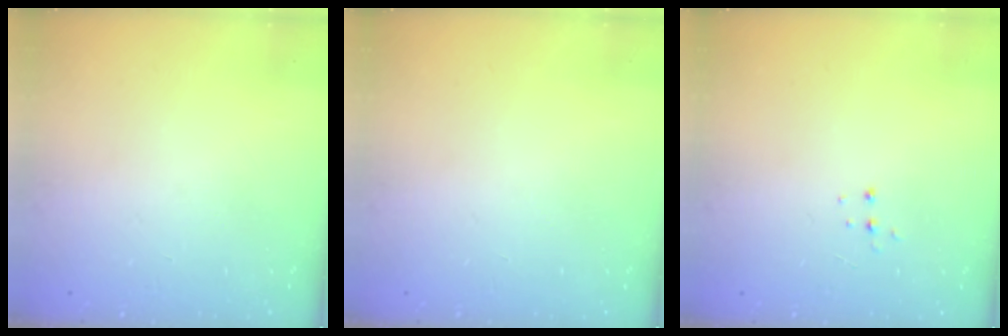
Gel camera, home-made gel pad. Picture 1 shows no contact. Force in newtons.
{"total": 0.0}
{"total": 3.8, "press": 3.8, "slide": 0.3}